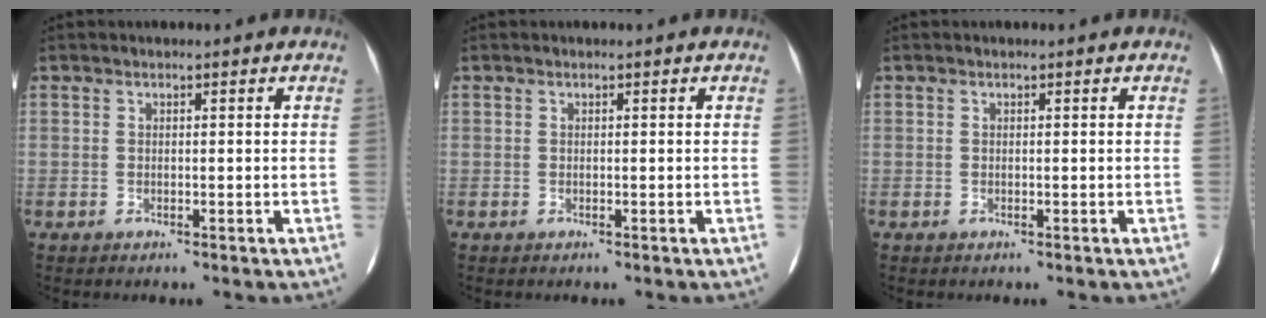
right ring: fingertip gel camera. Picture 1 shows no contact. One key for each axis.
{"total": 0.0}
{"total": 0.0}